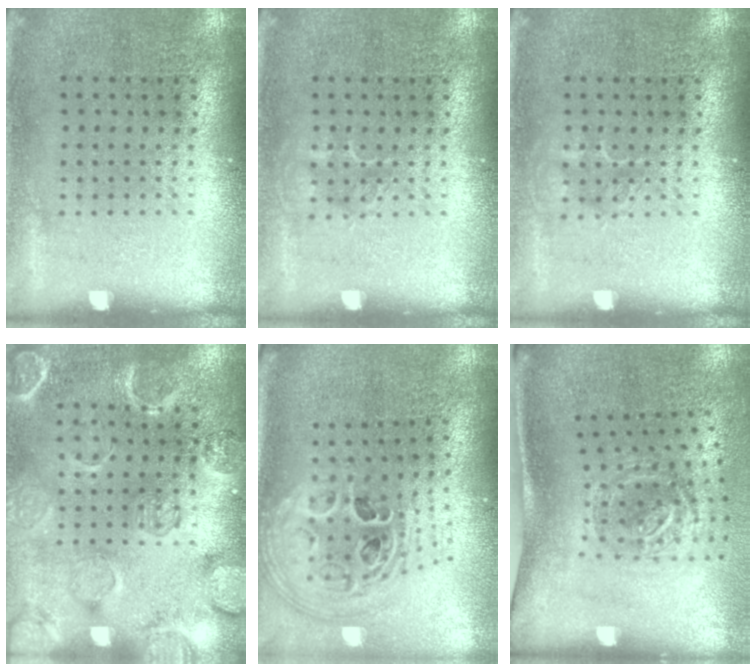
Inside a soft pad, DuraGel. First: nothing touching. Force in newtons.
{"total": 1.0, "press": 0.9, "slide": 0.2}
{"total": 1.0, "press": 0.9, "slide": 0.2}
{"total": 2.3, "press": 2.3, "slide": 0.5}
{"total": 2.9, "press": 2.1, "slide": 2.0}
{"total": 1.9, "press": 1.2, "slide": 1.5}